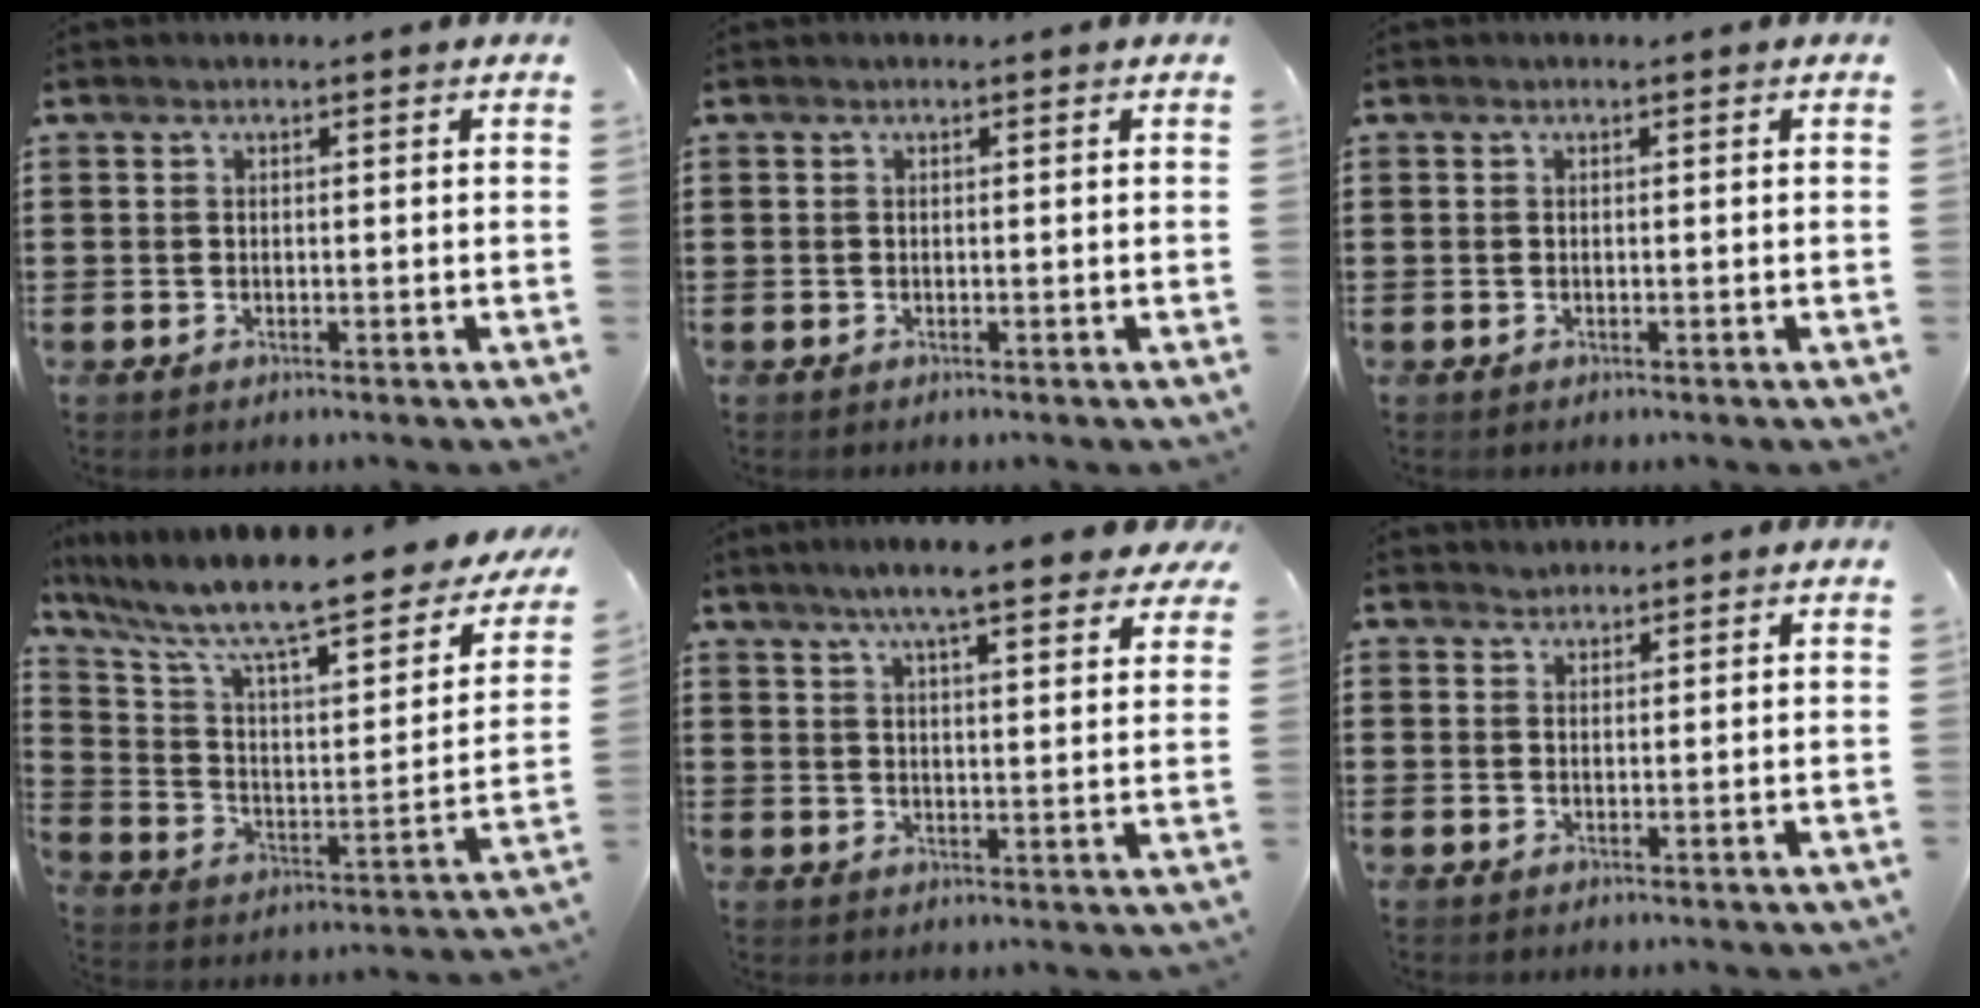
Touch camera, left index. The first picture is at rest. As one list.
[{"total": 0.0}, {"total": 0.0}, {"total": 11.6, "force": [9.3, 1.6, 6.8], "torque": [-0.154, -0.075, 0.148]}, {"total": 7.4, "force": [6.1, 0.6, 4.0], "torque": [-0.090, -0.015, 0.106]}, {"total": 1.5, "force": [1.4, 0.4, -0.2], "torque": [0.001, 0.002, 0.028]}]